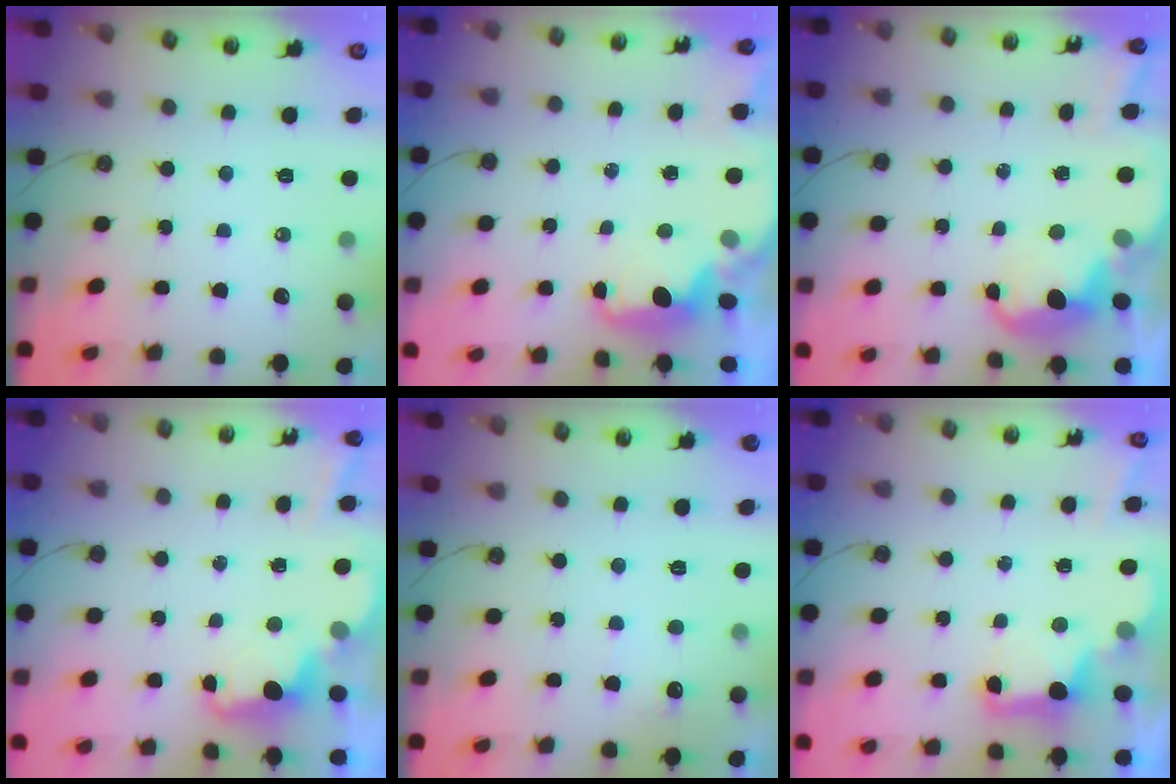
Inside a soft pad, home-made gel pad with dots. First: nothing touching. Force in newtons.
{"total": 2.1, "press": 1.9, "slide": 0.8}
{"total": 4.7, "press": 4.6, "slide": 0.7}
{"total": 3.5, "press": 3.4, "slide": 0.7}
{"total": 4.2, "press": 4.0, "slide": 1.2}
{"total": 3.1, "press": 3.1, "slide": 0.5}